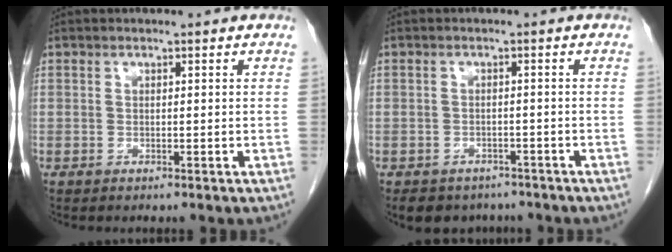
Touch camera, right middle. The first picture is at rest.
{"total": 6.2, "force": [-5.1, 3.4, 1.1], "torque": [-0.008, 0.007, -0.065]}